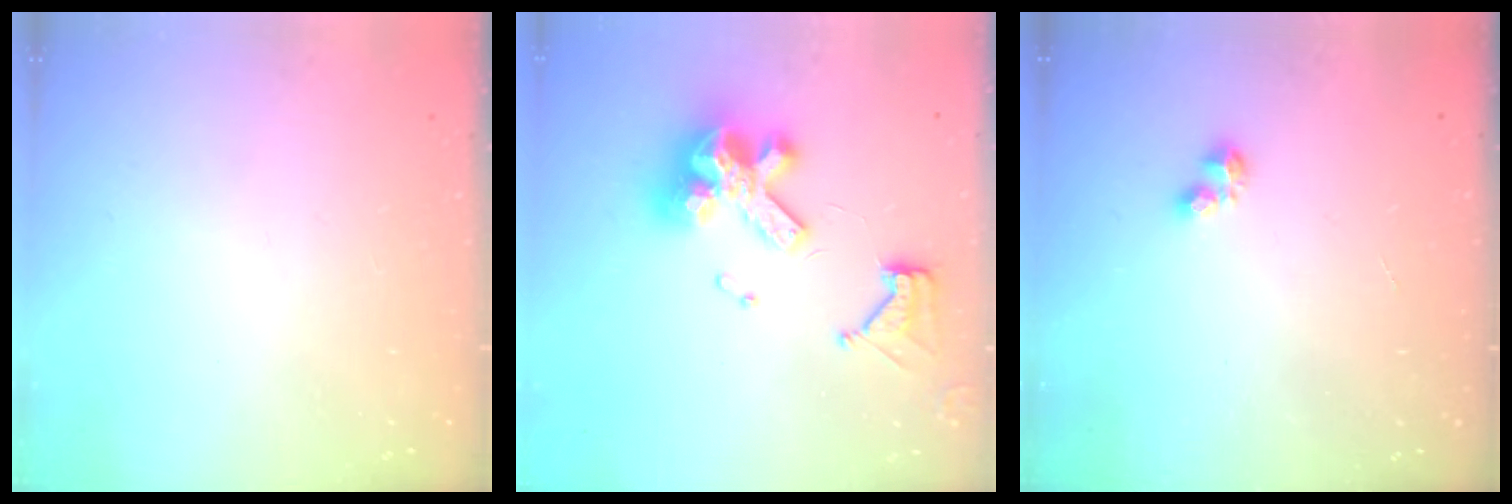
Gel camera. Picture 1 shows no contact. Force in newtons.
{"total": 15.0, "press": 14.9, "slide": 1.5}
{"total": 2.2, "press": 2.2, "slide": 0.3}